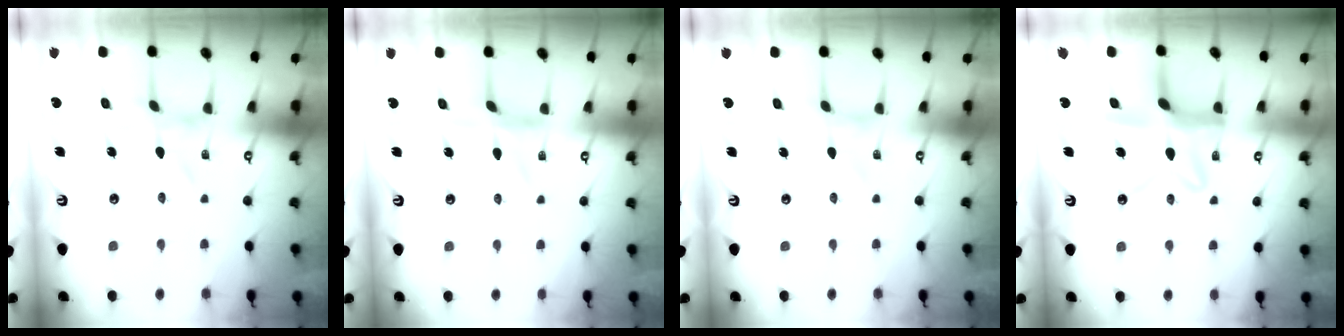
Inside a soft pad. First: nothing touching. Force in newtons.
{"total": 2.7, "press": 2.7, "slide": 0.4}
{"total": 0.9, "press": 0.9, "slide": 0.1}
{"total": 13.5, "press": 13.4, "slide": 1.2}